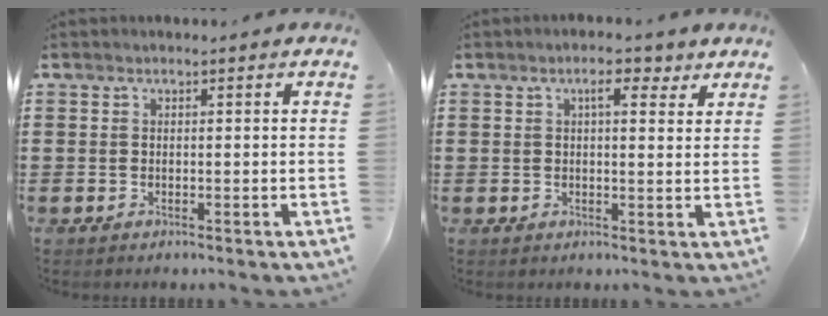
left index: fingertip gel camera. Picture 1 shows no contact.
{"total": 4.4, "force": [2.6, 1.3, 3.2], "torque": [-0.053, 0.004, 0.041]}